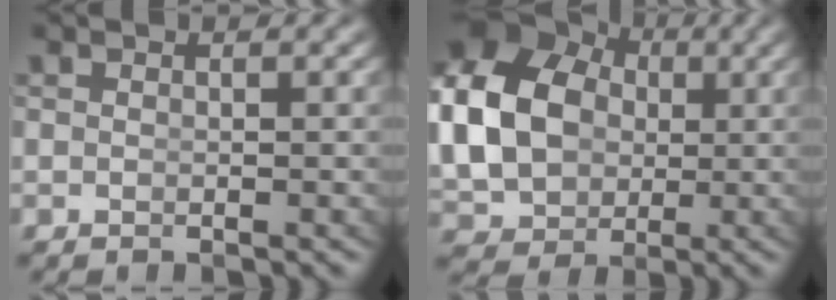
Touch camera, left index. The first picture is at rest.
{"total": 11.4, "force": [1.2, 9.1, 6.9], "torque": [-0.156, -0.031, 0.039]}